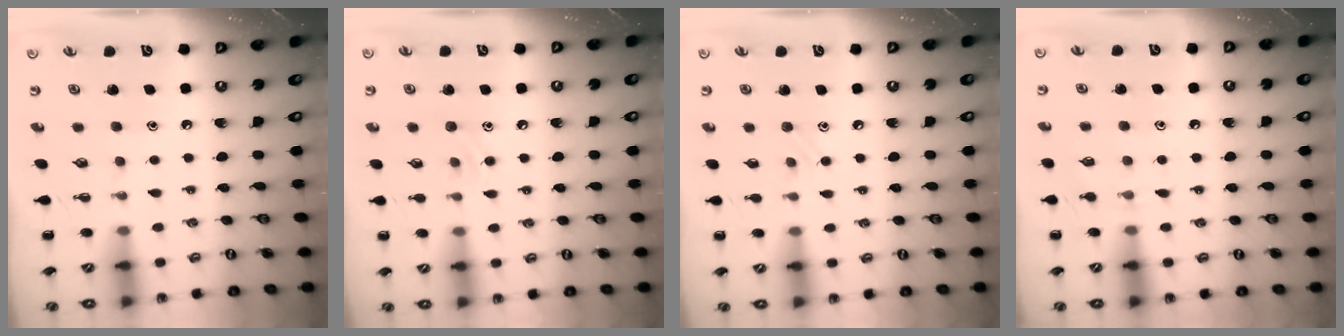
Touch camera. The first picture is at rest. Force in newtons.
{"total": 8.9, "press": 8.7, "slide": 1.7}
{"total": 4.7, "press": 4.5, "slide": 1.5}
{"total": 5.6, "press": 5.5, "slide": 1.1}